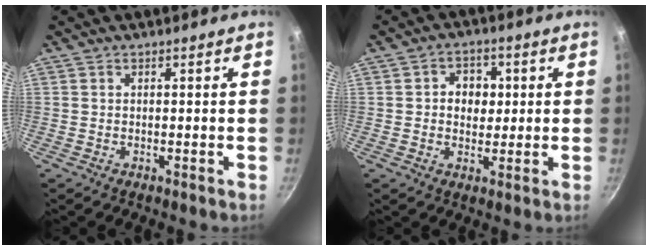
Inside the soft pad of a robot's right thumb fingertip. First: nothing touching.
{"total": 5.8, "force": [0.7, 4.8, 3.2], "torque": [-0.021, -0.001, 0.004]}